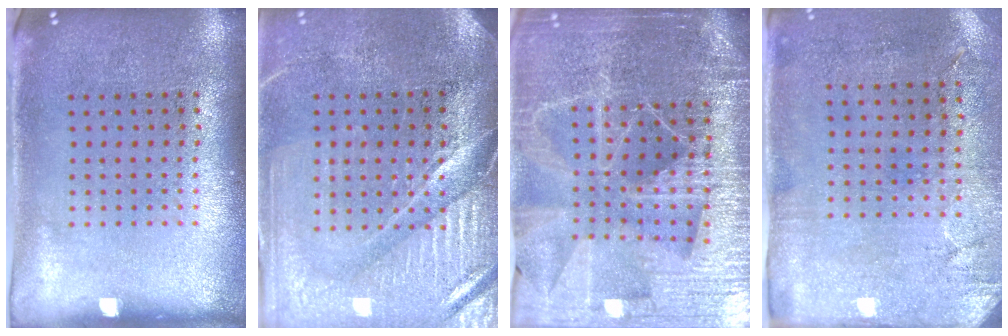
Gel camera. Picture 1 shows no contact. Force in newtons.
{"total": 4.2, "press": 3.8, "slide": 1.7}
{"total": 5.5, "press": 4.9, "slide": 2.6}
{"total": 2.9, "press": 2.3, "slide": 1.7}